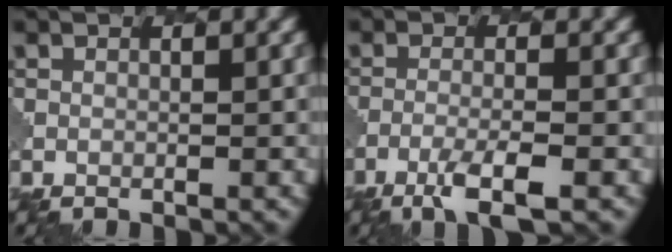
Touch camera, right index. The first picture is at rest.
{"total": 3.5, "force": [-2.2, 0.6, 2.7], "torque": [-0.054, -0.004, -0.046]}